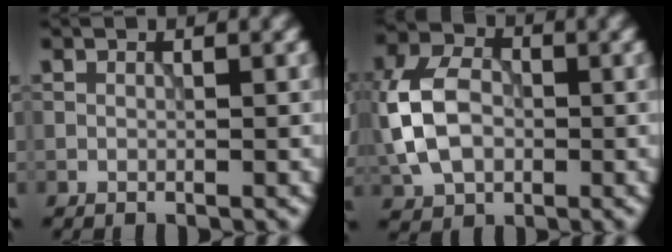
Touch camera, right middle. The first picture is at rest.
{"total": 7.3, "force": [-0.8, 5.3, 5.0], "torque": [-0.115, 0.009, -0.027]}